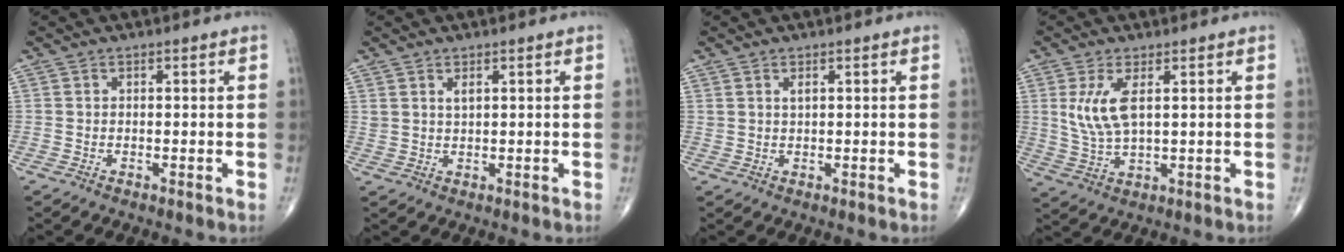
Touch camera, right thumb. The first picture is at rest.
{"total": 1.9, "force": [1.1, 0.8, 1.3], "torque": [-0.025, -0.006, 0.027]}
{"total": 1.3, "force": [0.7, 0.5, 0.9], "torque": [-0.017, -0.001, 0.017]}
{"total": 7.5, "force": [2.0, 3.0, 6.6], "torque": [-0.143, -0.011, 0.051]}